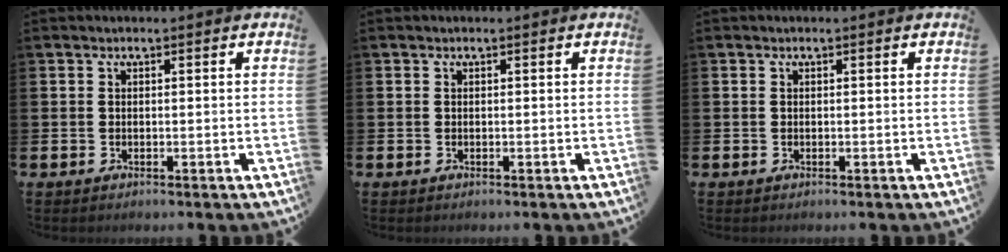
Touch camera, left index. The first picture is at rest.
{"total": 0.0}
{"total": 0.0}